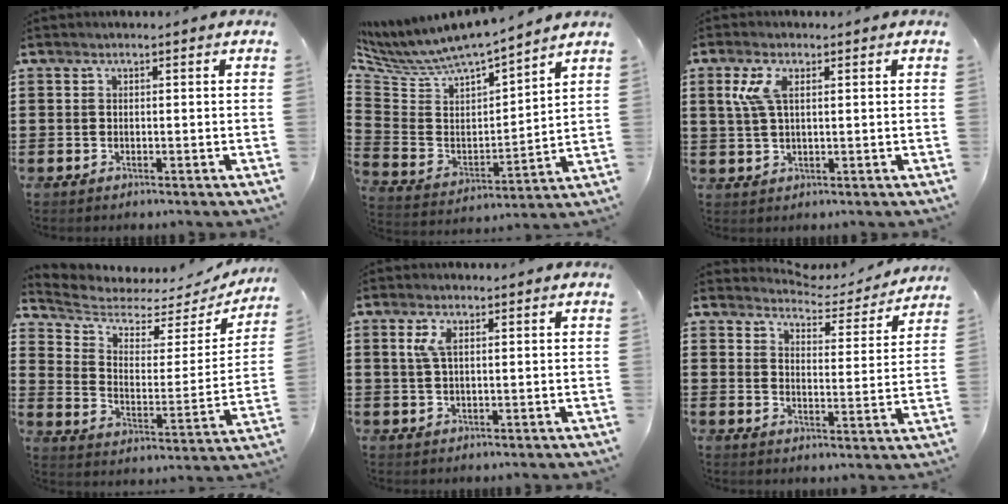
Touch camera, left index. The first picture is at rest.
{"total": 6.7, "force": [6.2, 1.5, 2.0], "torque": [-0.074, -0.051, 0.104]}
{"total": 4.7, "force": [1.5, 2.0, 4.0], "torque": [-0.109, 0.001, 0.017]}
{"total": 4.8, "force": [4.2, 1.9, 1.4], "torque": [-0.058, -0.034, 0.065]}
{"total": 3.1, "force": [1.0, 1.1, 2.7], "torque": [-0.066, 0.005, 0.013]}
{"total": 4.1, "force": [4.0, 0.5, 0.2], "torque": [-0.019, -0.030, 0.066]}